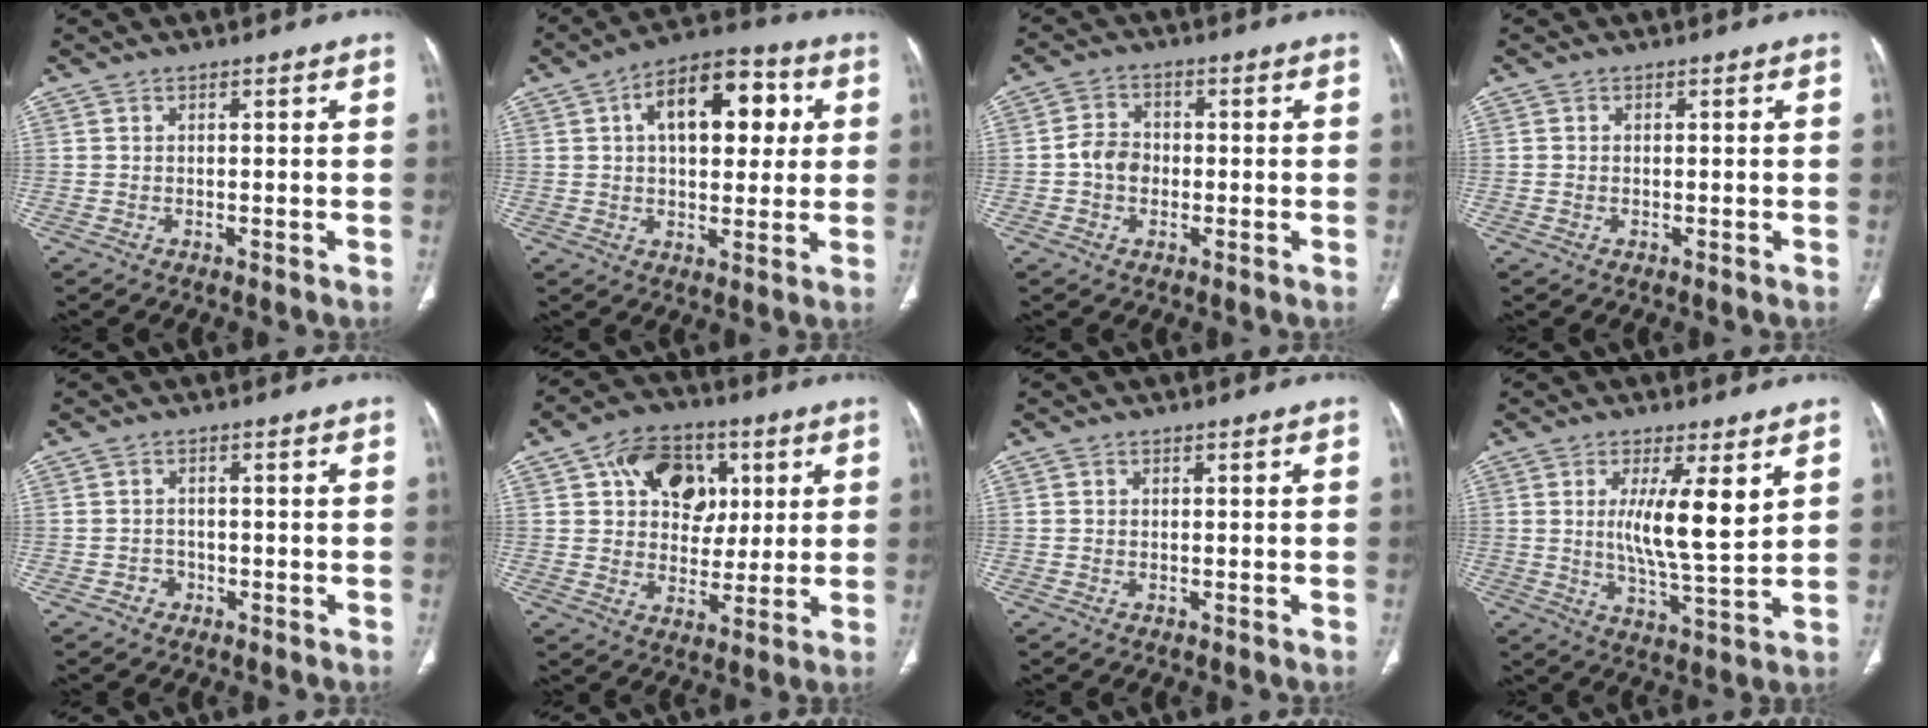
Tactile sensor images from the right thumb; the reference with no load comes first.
{"total": 15.6, "force": [3.9, 8.7, 12.3], "torque": [-0.146, 0.018, 0.054]}
{"total": 5.0, "force": [-0.7, 4.0, 2.9], "torque": [-0.037, 0.012, -0.019]}
{"total": 0.7, "force": [-0.1, 0.6, 0.4], "torque": [-0.008, 0.002, -0.001]}
{"total": 1.9, "force": [-0.9, 1.6, 0.3], "torque": [0.004, 0.009, -0.019]}
{"total": 14.1, "force": [4.7, 10.3, 8.3], "torque": [-0.081, -0.001, 0.072]}
{"total": 0.0}
{"total": 10.7, "force": [3.3, 2.4, 9.9], "torque": [-0.169, -0.038, 0.061]}